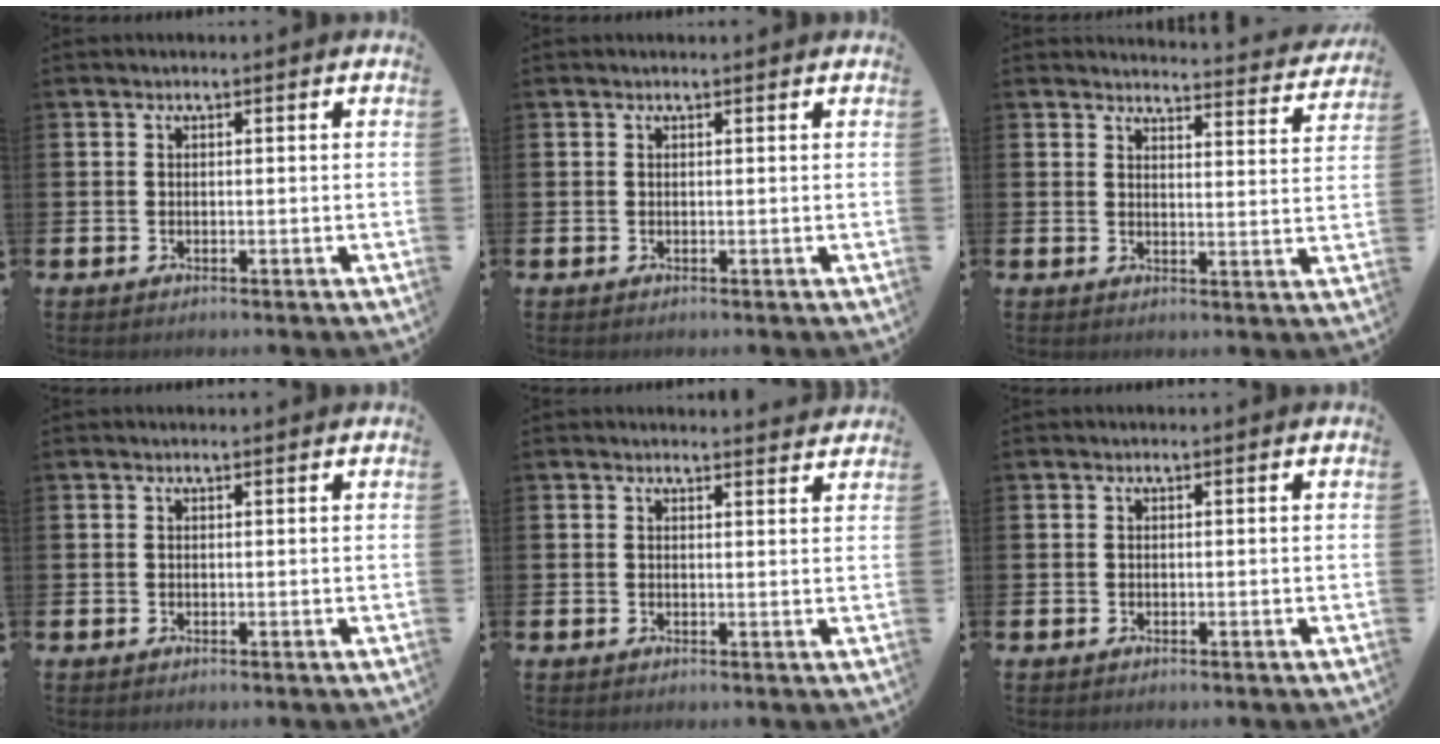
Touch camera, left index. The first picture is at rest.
{"total": 0.0}
{"total": 3.6, "force": [3.6, 0.2, 0.4], "torque": [0.000, -0.038, 0.056]}
{"total": 0.0}
{"total": 1.9, "force": [1.9, 0.1, 0.0], "torque": [0.009, -0.014, 0.031]}
{"total": 0.0}